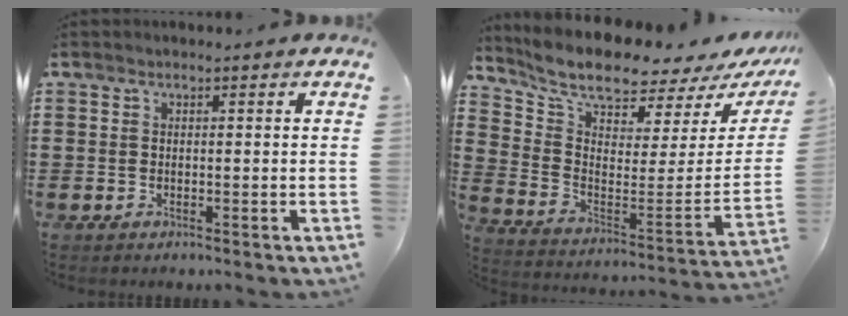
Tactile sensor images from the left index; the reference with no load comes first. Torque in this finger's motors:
{"motor_torque": [2.09, -0.05, 1.06, 0.21]}